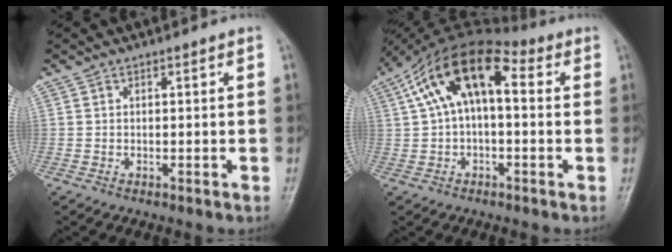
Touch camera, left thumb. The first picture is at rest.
{"total": 13.9, "force": [2.7, 7.4, 11.5], "torque": [-0.201, 0.046, 0.037]}